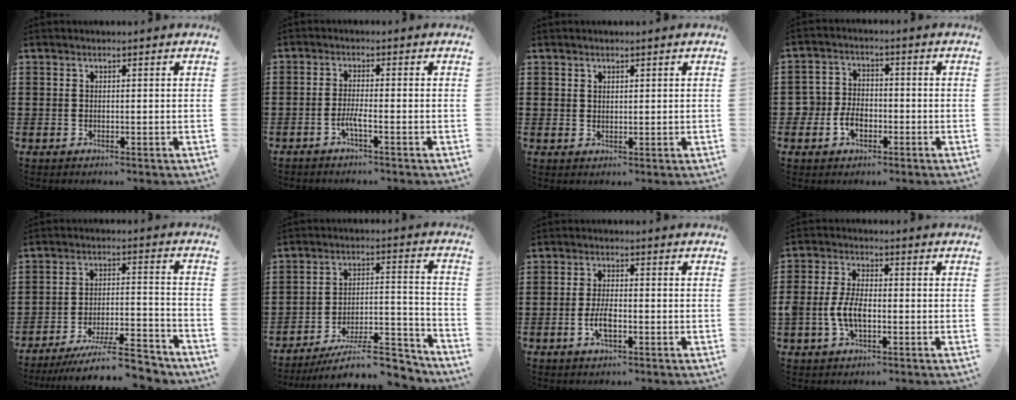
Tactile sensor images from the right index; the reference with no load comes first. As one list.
[{"total": 2.4, "force": [-1.4, 0.1, 1.9], "torque": [-0.041, -0.004, -0.028]}, {"total": 1.2, "force": [1.0, 0.7, 0.2], "torque": [-0.006, 0.002, 0.019]}, {"total": 4.1, "force": [-1.7, 3.1, 2.0], "torque": [-0.051, 0.004, -0.036]}, {"total": 9.5, "force": [-8.2, 1.1, 4.7], "torque": [-0.068, 0.020, -0.153]}, {"total": 12.0, "force": [-9.8, 2.3, 6.6], "torque": [-0.082, 0.038, -0.177]}, {"total": 3.9, "force": [-1.3, 1.4, 3.4], "torque": [-0.080, -0.003, -0.030]}, {"total": 5.7, "force": [-1.4, 3.0, 4.7], "torque": [-0.117, -0.004, -0.035]}]